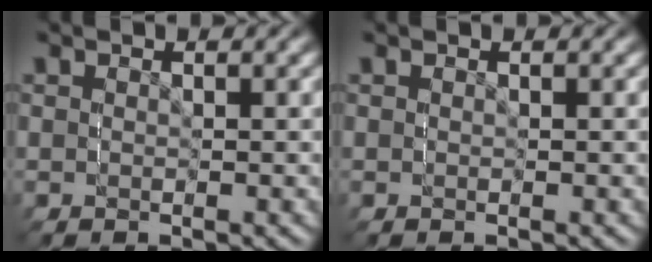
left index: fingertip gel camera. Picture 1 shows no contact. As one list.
[{"total": 0.0}]